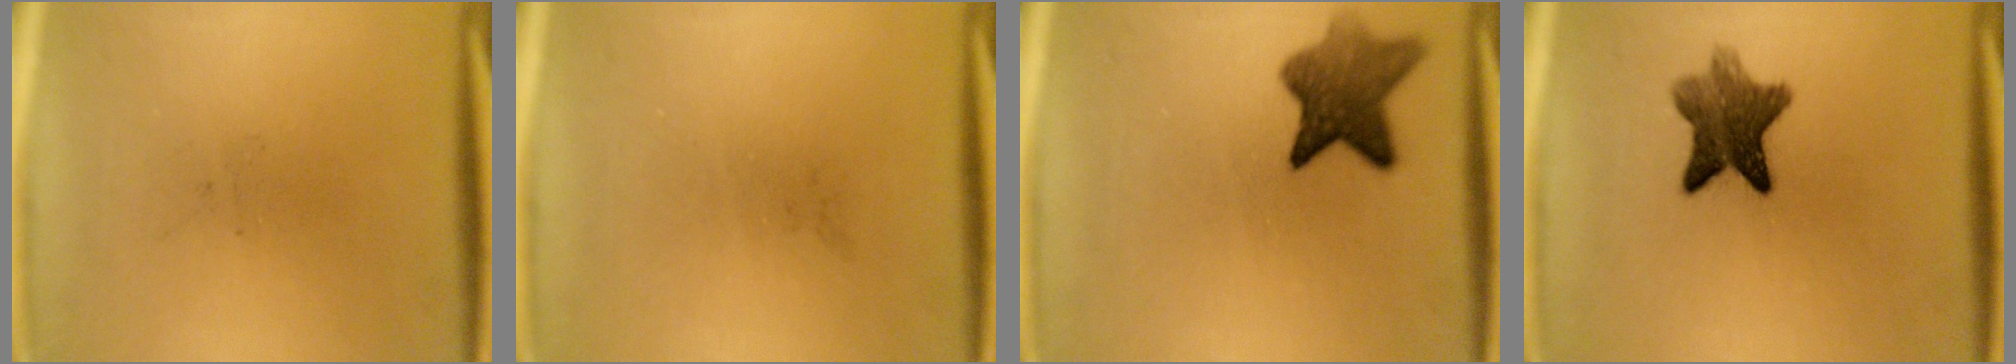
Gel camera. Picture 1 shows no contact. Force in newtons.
{"total": 0.0}
{"total": 7.5}
{"total": 8.1}